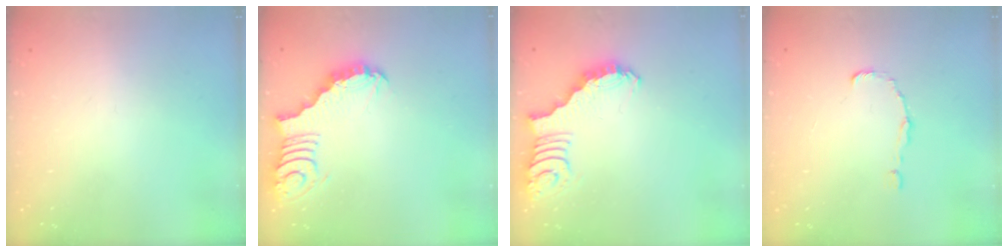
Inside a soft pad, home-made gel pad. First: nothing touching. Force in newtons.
{"total": 3.4, "press": 3.3, "slide": 0.7}
{"total": 2.7, "press": 2.7, "slide": 0.5}
{"total": 0.0}